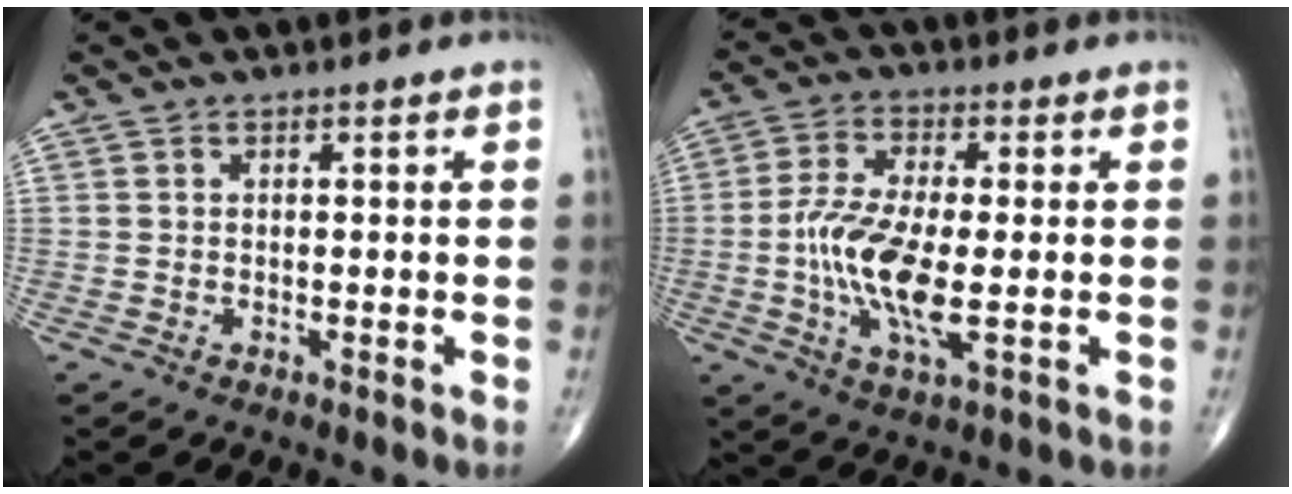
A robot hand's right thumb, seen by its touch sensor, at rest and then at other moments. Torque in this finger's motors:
{"motor_torque": [2.51, 2.50, 1.38, -0.23, 0.27]}